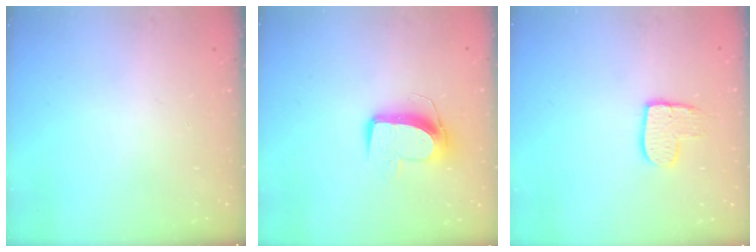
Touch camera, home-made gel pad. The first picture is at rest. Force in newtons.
{"total": 9.8, "press": 9.8, "slide": 1.0}
{"total": 9.1, "press": 9.0, "slide": 0.7}